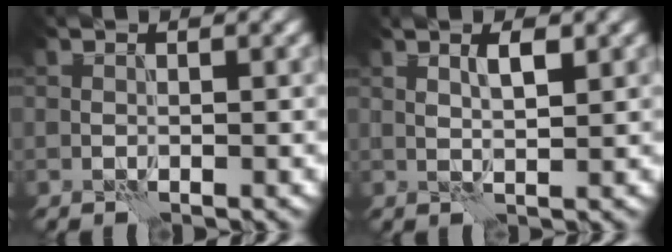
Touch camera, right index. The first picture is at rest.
{"total": 2.1, "force": [1.0, 0.4, 1.8], "torque": [-0.032, 0.001, 0.016]}